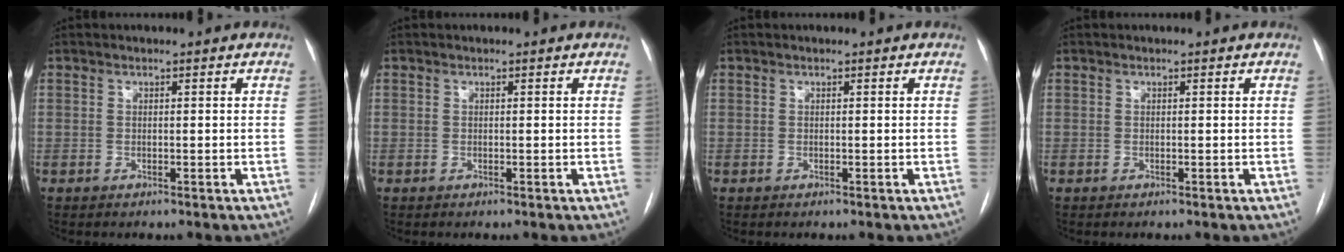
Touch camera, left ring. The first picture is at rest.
{"total": 0.0}
{"total": 0.0}
{"total": 0.0}